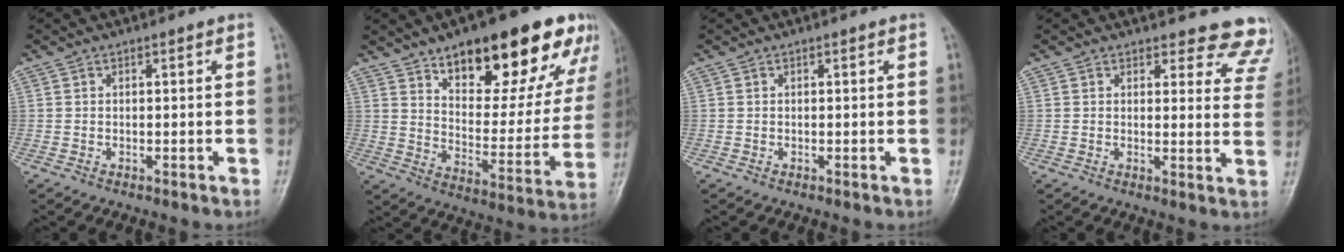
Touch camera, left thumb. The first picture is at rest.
{"total": 24.6, "force": [15.3, 10.1, 16.3], "torque": [-0.166, -0.051, 0.223]}
{"total": 0.0}
{"total": 12.1, "force": [11.4, 4.0, 0.6], "torque": [0.056, -0.091, 0.090]}